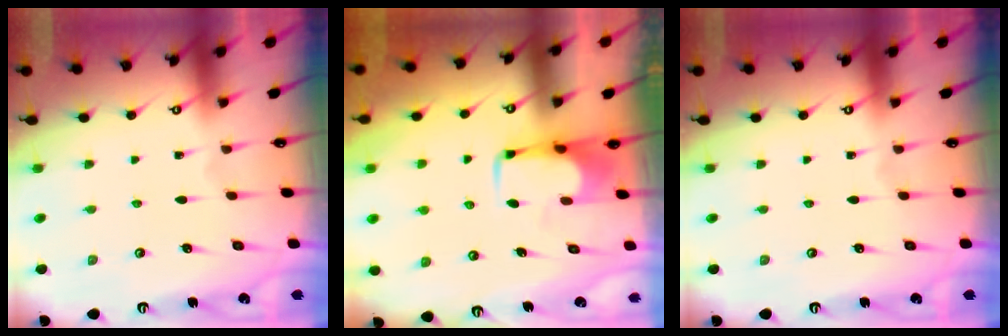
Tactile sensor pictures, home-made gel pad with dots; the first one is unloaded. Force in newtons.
{"total": 1.5, "press": 1.5, "slide": 0.2}
{"total": 0.0}